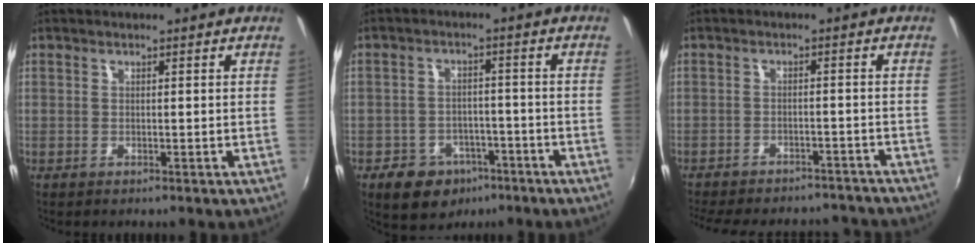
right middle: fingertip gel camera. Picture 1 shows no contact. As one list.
[{"total": 9.3, "force": [-5.6, 6.7, 3.3], "torque": [-0.083, 0.017, -0.069]}, {"total": 19.5, "force": [-16.9, 6.8, 7.0], "torque": [-0.159, 0.006, -0.215]}]